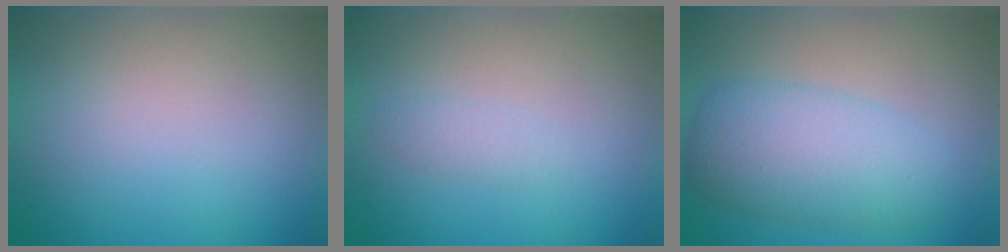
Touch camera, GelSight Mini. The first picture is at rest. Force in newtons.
{"total": 0.9, "press": 0.9, "slide": 0.0}
{"total": 5.6, "press": 5.6, "slide": 0.1}